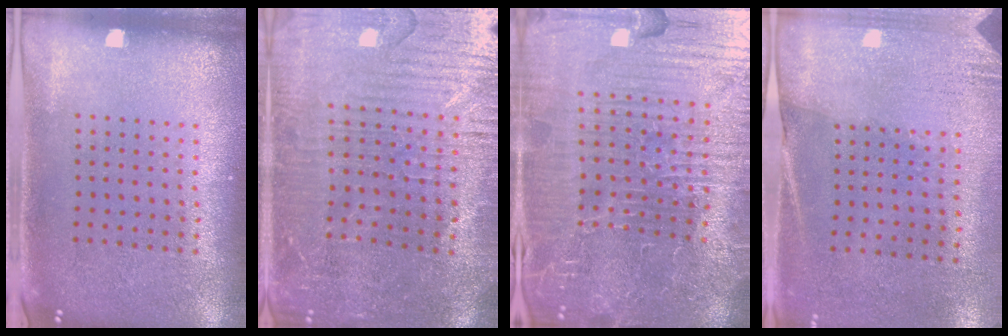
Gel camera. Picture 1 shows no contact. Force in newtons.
{"total": 3.3, "press": 3.2, "slide": 0.7}
{"total": 6.8, "press": 6.3, "slide": 2.7}
{"total": 2.6, "press": 2.3, "slide": 1.4}